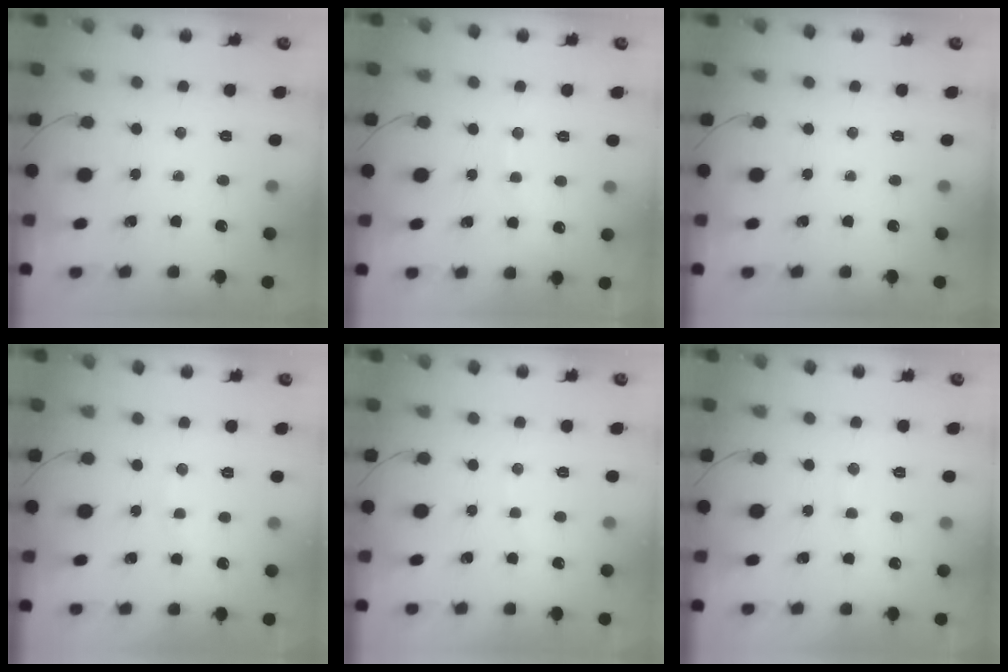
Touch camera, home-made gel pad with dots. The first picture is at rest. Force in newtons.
{"total": 7.7, "press": 7.6, "slide": 1.2}
{"total": 0.0}
{"total": 5.2, "press": 5.1, "slide": 0.9}
{"total": 2.8, "press": 2.7, "slide": 0.7}
{"total": 8.2, "press": 8.1, "slide": 1.0}